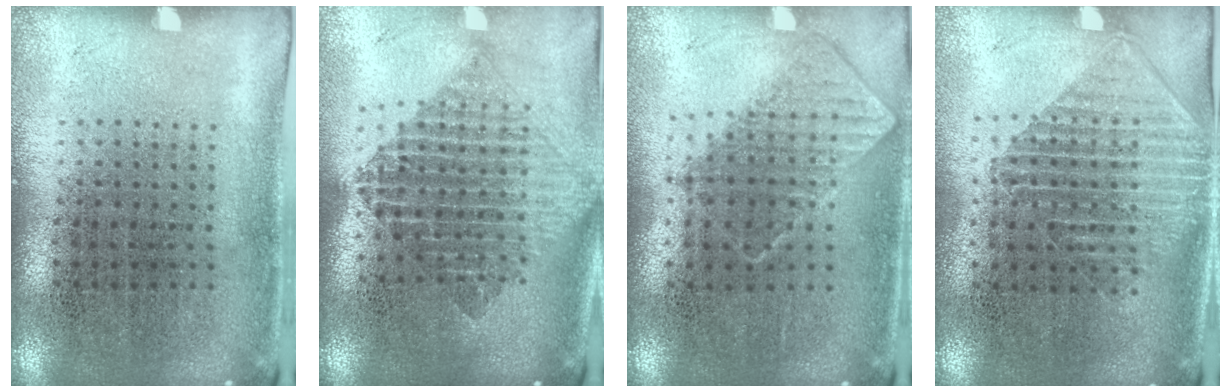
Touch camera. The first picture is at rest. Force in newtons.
{"total": 2.0, "press": 1.7, "slide": 1.1}
{"total": 0.8, "press": 0.8, "slide": 0.2}
{"total": 1.4, "press": 1.2, "slide": 0.8}